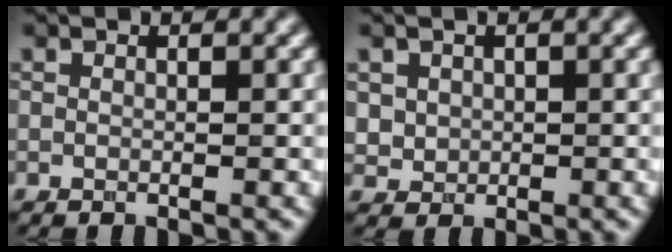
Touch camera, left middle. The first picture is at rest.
{"total": 1.7, "force": [0.4, 1.6, 0.4], "torque": [-0.008, -0.009, 0.021]}